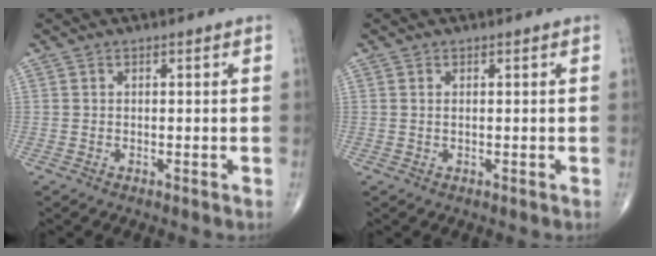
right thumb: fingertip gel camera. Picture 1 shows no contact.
{"total": 0.5, "force": [0.2, 0.2, 0.5], "torque": [-0.011, 0.000, 0.004]}